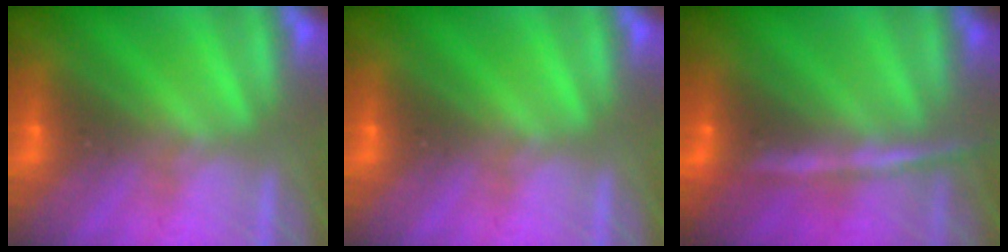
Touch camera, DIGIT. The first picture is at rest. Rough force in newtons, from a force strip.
{"total": 0.0}
{"total": 6.8}